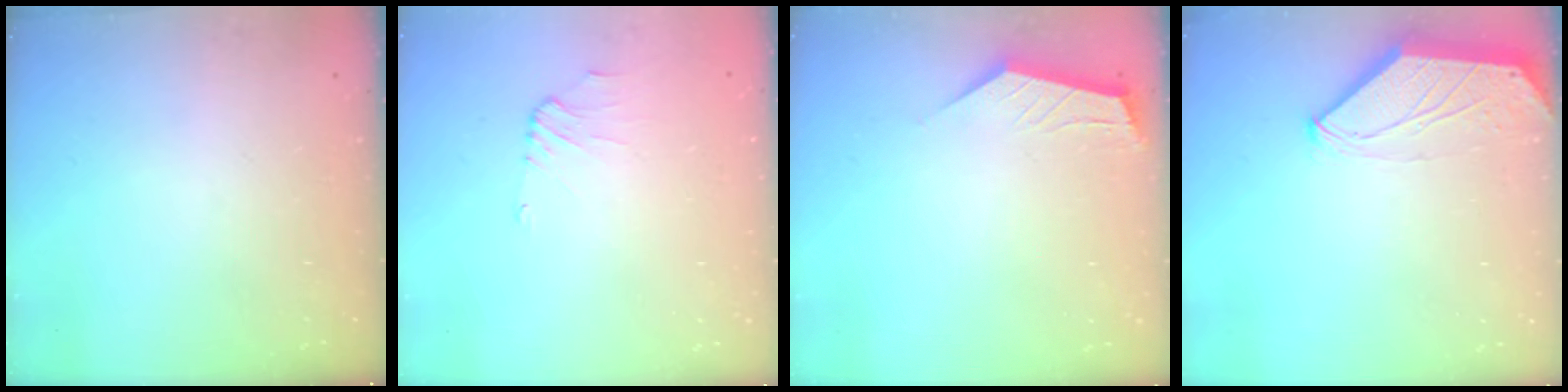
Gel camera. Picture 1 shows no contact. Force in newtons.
{"total": 0.5, "press": 0.3, "slide": 0.4}
{"total": 2.3, "press": 2.3, "slide": 0.3}
{"total": 0.0}